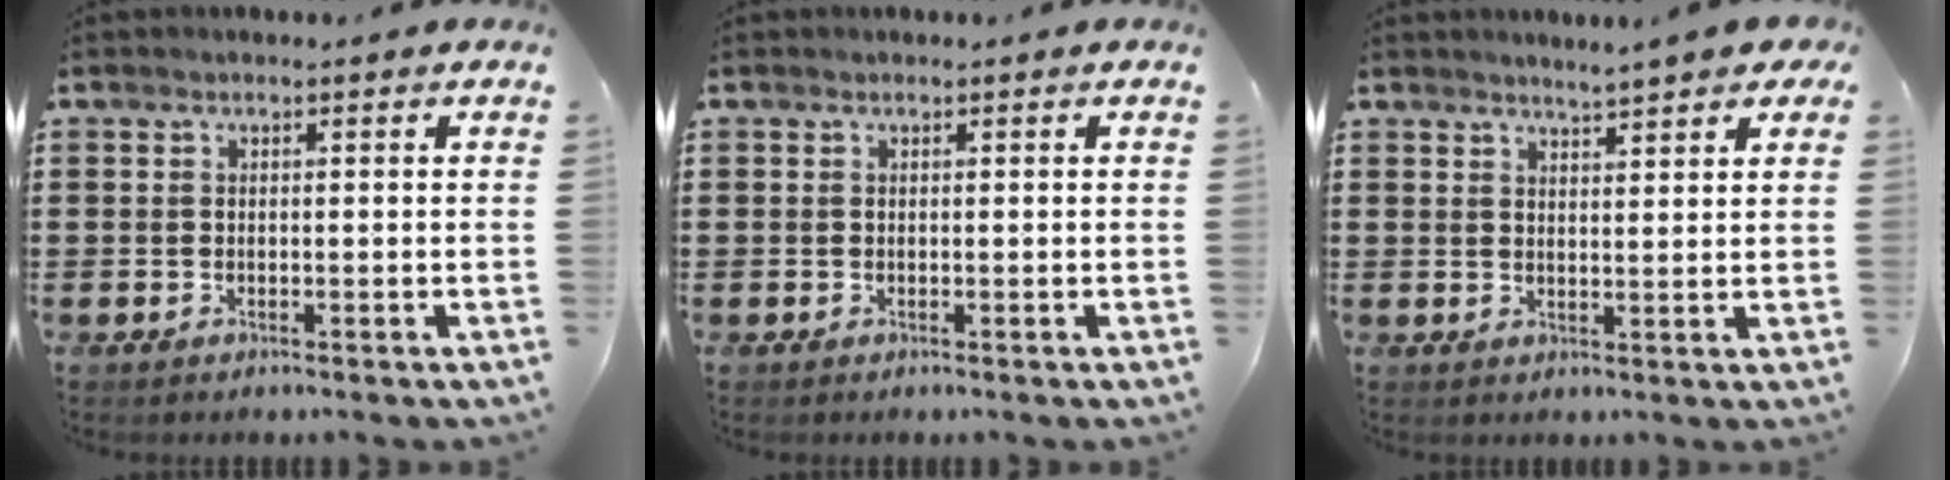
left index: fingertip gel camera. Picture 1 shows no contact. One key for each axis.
{"total": 0.0}
{"total": 2.6, "fx": 2.5, "fy": -0.1, "fz": 0.8, "tx": -0.025, "ty": -0.002, "tz": 0.045}